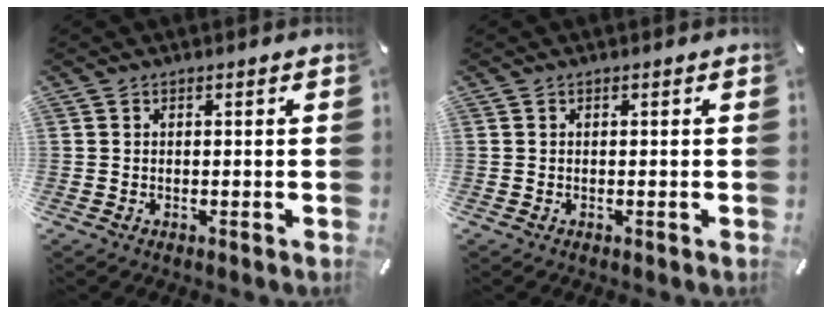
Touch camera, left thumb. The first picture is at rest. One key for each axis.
{"total": 0.0}